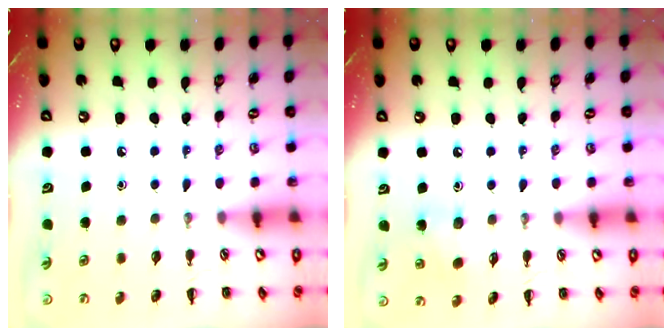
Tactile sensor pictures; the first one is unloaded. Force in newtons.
{"total": 5.6, "press": 5.5, "slide": 1.0}